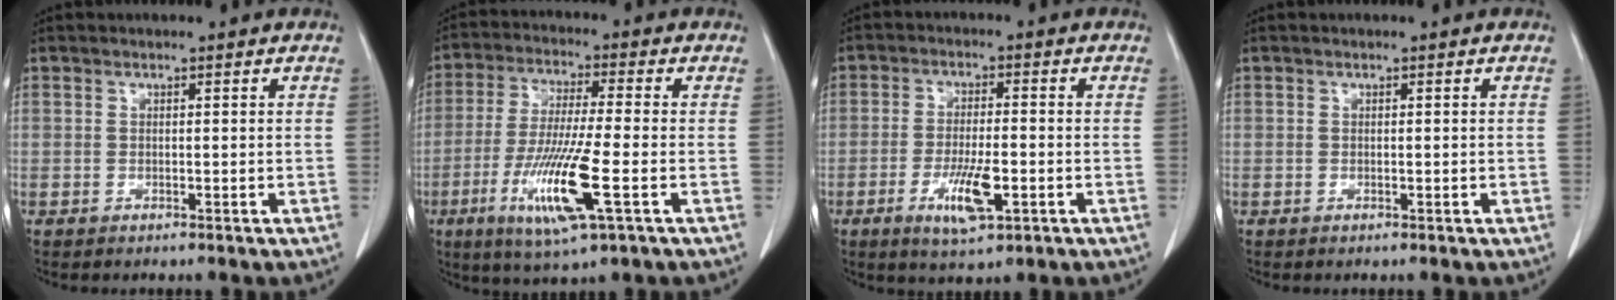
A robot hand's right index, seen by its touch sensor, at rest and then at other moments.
{"total": 13.1, "force": [-4.5, 0.6, 12.3], "torque": [-0.249, -0.026, -0.084]}
{"total": 7.4, "force": [-2.9, 1.7, 6.6], "torque": [-0.124, -0.011, -0.044]}
{"total": 0.0}